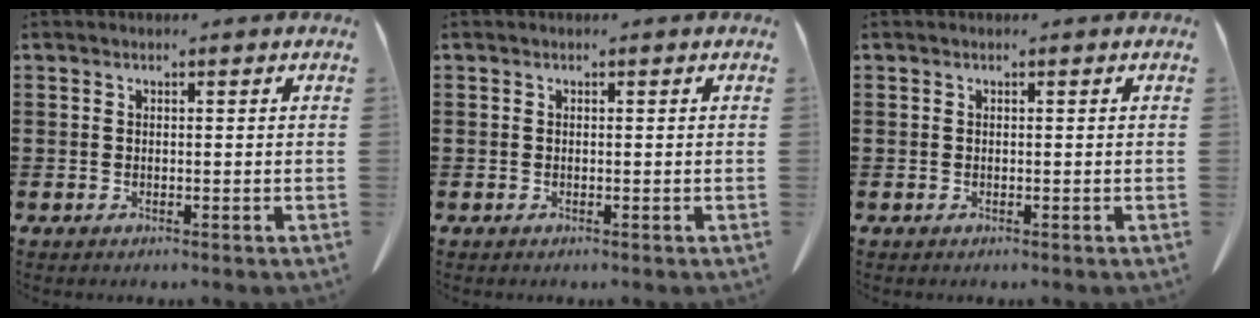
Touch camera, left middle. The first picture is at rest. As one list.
[{"total": 0.0}, {"total": 0.0}]